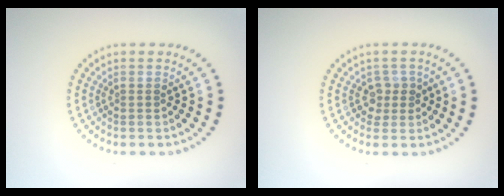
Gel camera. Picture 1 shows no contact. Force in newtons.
{"total": 1.9, "press": 1.5, "slide": 1.1}